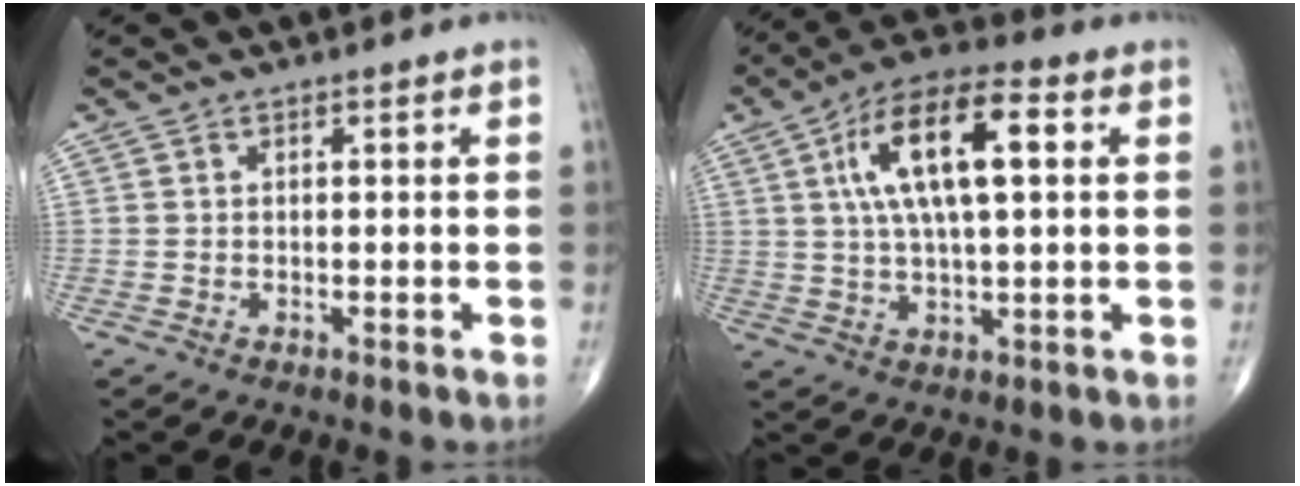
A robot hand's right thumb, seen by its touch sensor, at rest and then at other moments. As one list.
[{"total": 15.3, "force": [3.8, 5.7, 13.7], "torque": [-0.246, 0.017, 0.060]}]